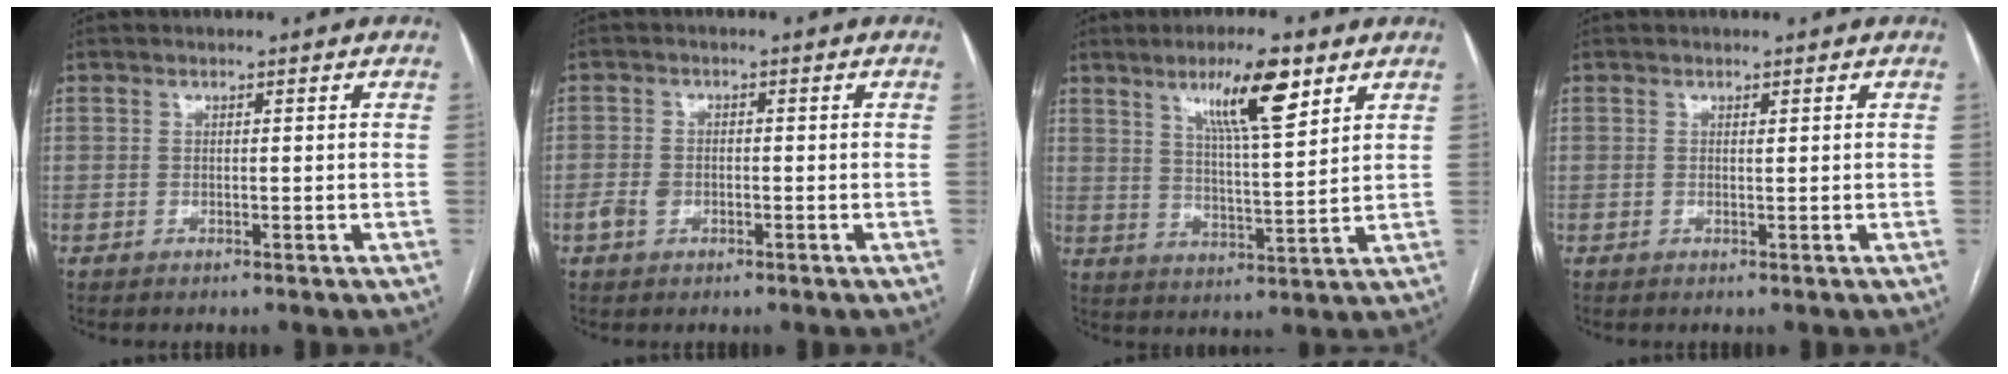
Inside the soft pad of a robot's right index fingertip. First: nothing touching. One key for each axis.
{"total": 2.2, "fx": -1.0, "fy": 1.5, "fz": 1.3, "tx": -0.024, "ty": 0.006, "tz": -0.014}
{"total": 10.6, "fx": 6.1, "fy": 1.3, "fz": 8.6, "tx": -0.147, "ty": 0.000, "tz": 0.103}
{"total": 0.0}